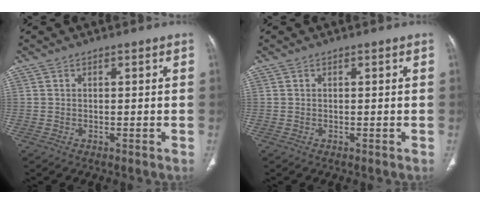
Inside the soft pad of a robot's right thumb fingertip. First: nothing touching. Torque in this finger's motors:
{"motor_torque": [0.00, 0.00, 0.08, 0.08, 0.00]}